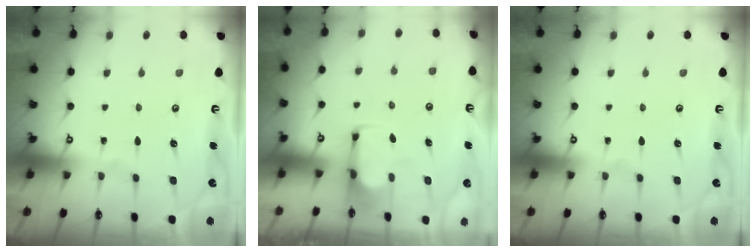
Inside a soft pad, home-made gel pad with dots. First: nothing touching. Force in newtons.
{"total": 2.5, "press": 2.3, "slide": 0.9}
{"total": 0.0}